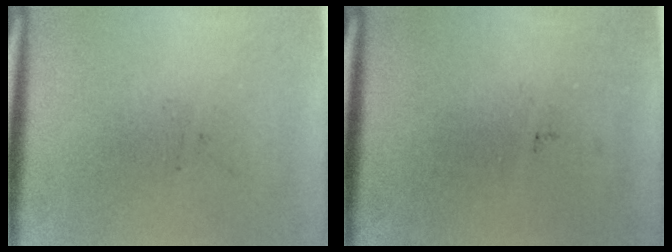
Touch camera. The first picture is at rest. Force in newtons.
{"total": 0.0}